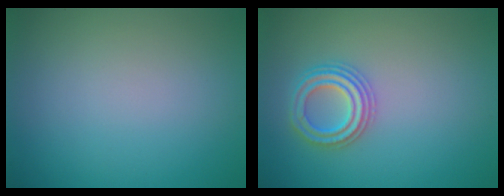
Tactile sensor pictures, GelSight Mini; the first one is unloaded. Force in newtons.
{"total": 2.9, "press": 2.9, "slide": 0.5}